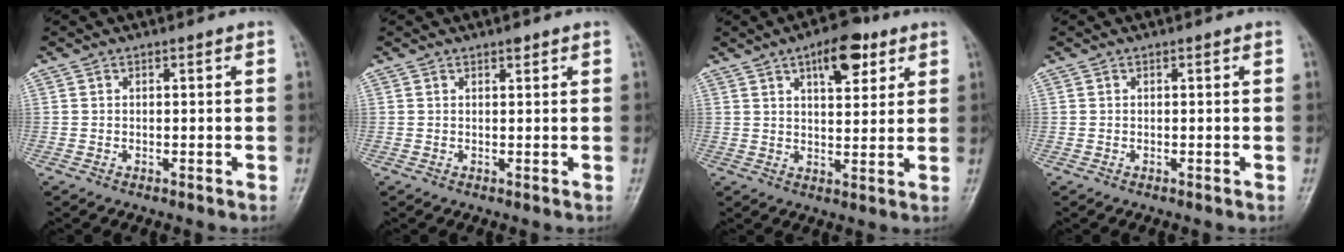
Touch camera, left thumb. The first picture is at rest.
{"total": 1.0, "force": [0.8, 0.3, 0.5], "torque": [-0.008, -0.005, 0.012]}
{"total": 9.4, "force": [4.9, 4.2, 6.9], "torque": [-0.077, -0.020, 0.071]}
{"total": 0.0}